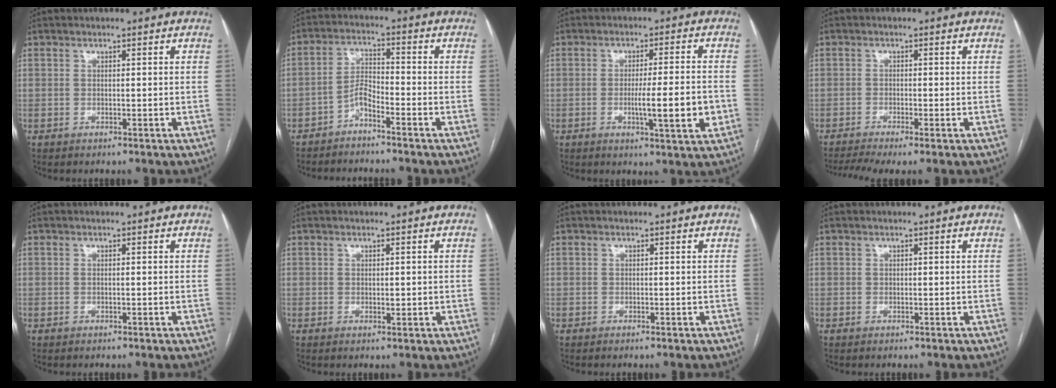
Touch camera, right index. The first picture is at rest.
{"total": 3.7, "force": [-2.9, 0.6, 2.2], "torque": [-0.044, 0.004, -0.059]}
{"total": 8.4, "force": [-2.1, 0.1, 8.1], "torque": [-0.122, -0.010, -0.031]}
{"total": 5.4, "force": [-3.8, 0.2, 3.8], "torque": [-0.068, -0.007, -0.065]}
{"total": 0.0}
{"total": 1.0, "force": [0.1, 0.6, 0.8], "torque": [-0.010, -0.002, 0.004]}
{"total": 0.0}
{"total": 0.0}